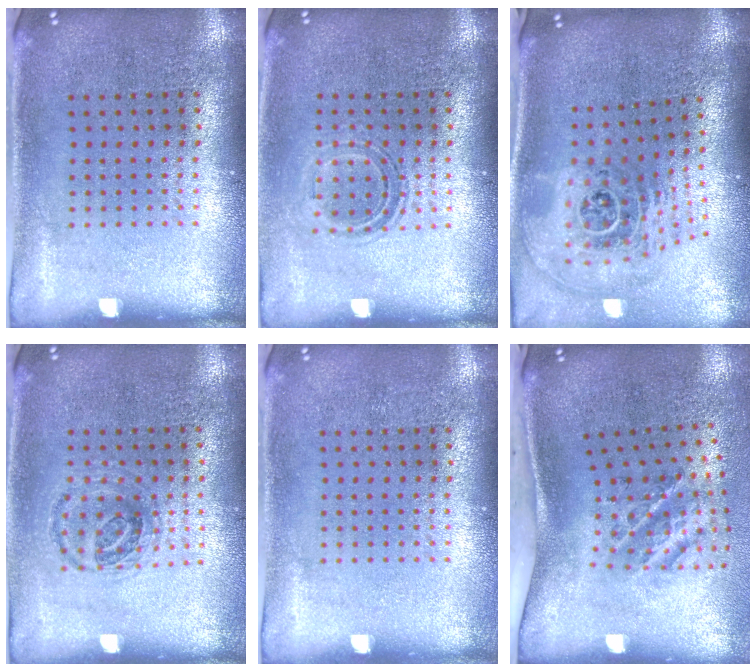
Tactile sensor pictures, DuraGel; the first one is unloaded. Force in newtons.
{"total": 1.1, "press": 1.0, "slide": 0.5}
{"total": 2.8, "press": 1.8, "slide": 2.1}
{"total": 1.0, "press": 0.9, "slide": 0.2}
{"total": 0.0}
{"total": 2.1, "press": 1.3, "slide": 1.7}